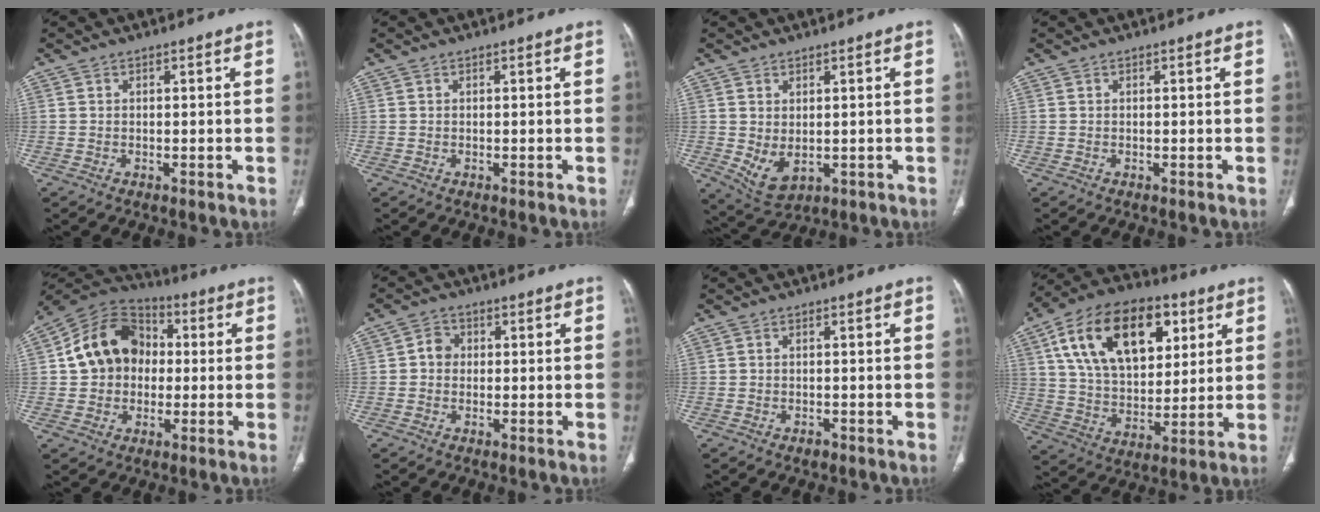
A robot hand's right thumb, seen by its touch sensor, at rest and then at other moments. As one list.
[{"total": 0.0}, {"total": 5.5, "force": [-0.3, 3.4, 4.3], "torque": [-0.074, -0.007, 0.019]}, {"total": 0.0}, {"total": 14.7, "force": [0.9, 12.0, 8.6], "torque": [-0.119, 0.029, 0.005]}, {"total": 3.0, "force": [0.0, 2.7, 1.3], "torque": [-0.007, 0.010, -0.007]}, {"total": 1.1, "force": [-0.7, 0.7, 0.4], "torque": [-0.008, 0.002, -0.010]}, {"total": 24.3, "force": [9.4, 14.3, 17.3], "torque": [-0.274, -0.008, 0.158]}]